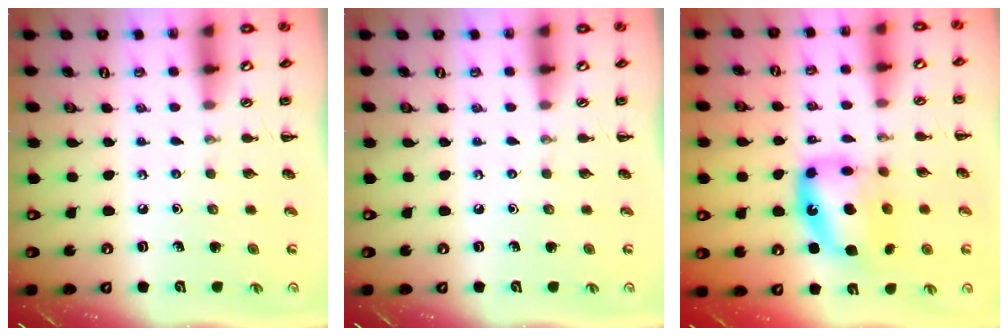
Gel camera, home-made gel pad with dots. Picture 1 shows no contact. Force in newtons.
{"total": 0.0}
{"total": 12.5, "press": 12.0, "slide": 3.5}